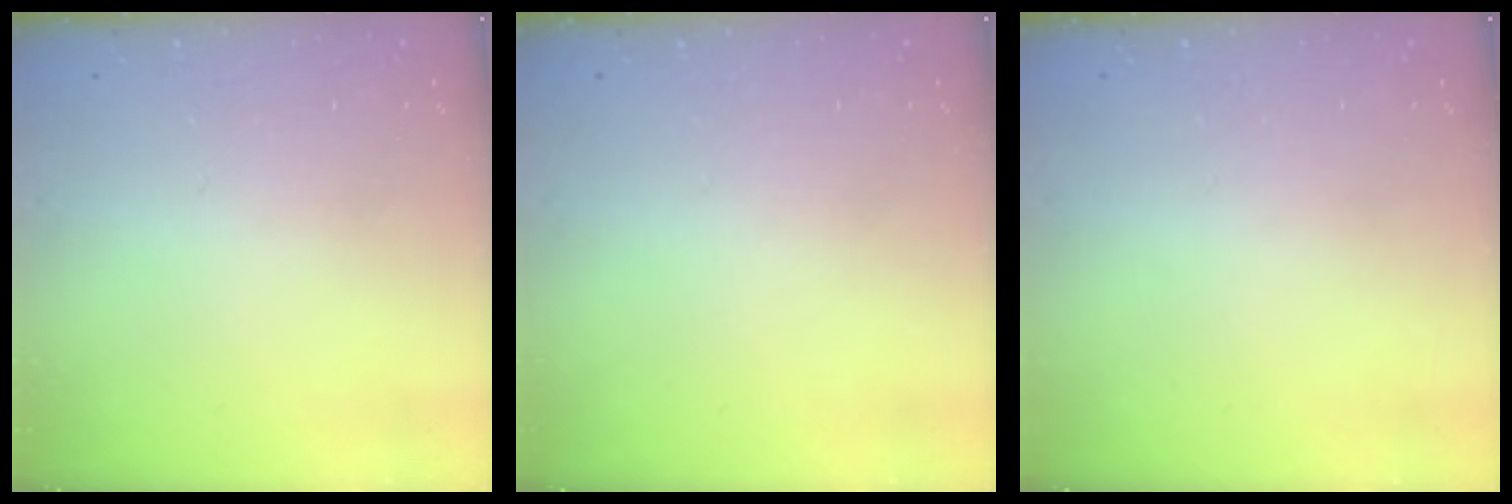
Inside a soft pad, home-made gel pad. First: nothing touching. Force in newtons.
{"total": 0.0}
{"total": 0.0}